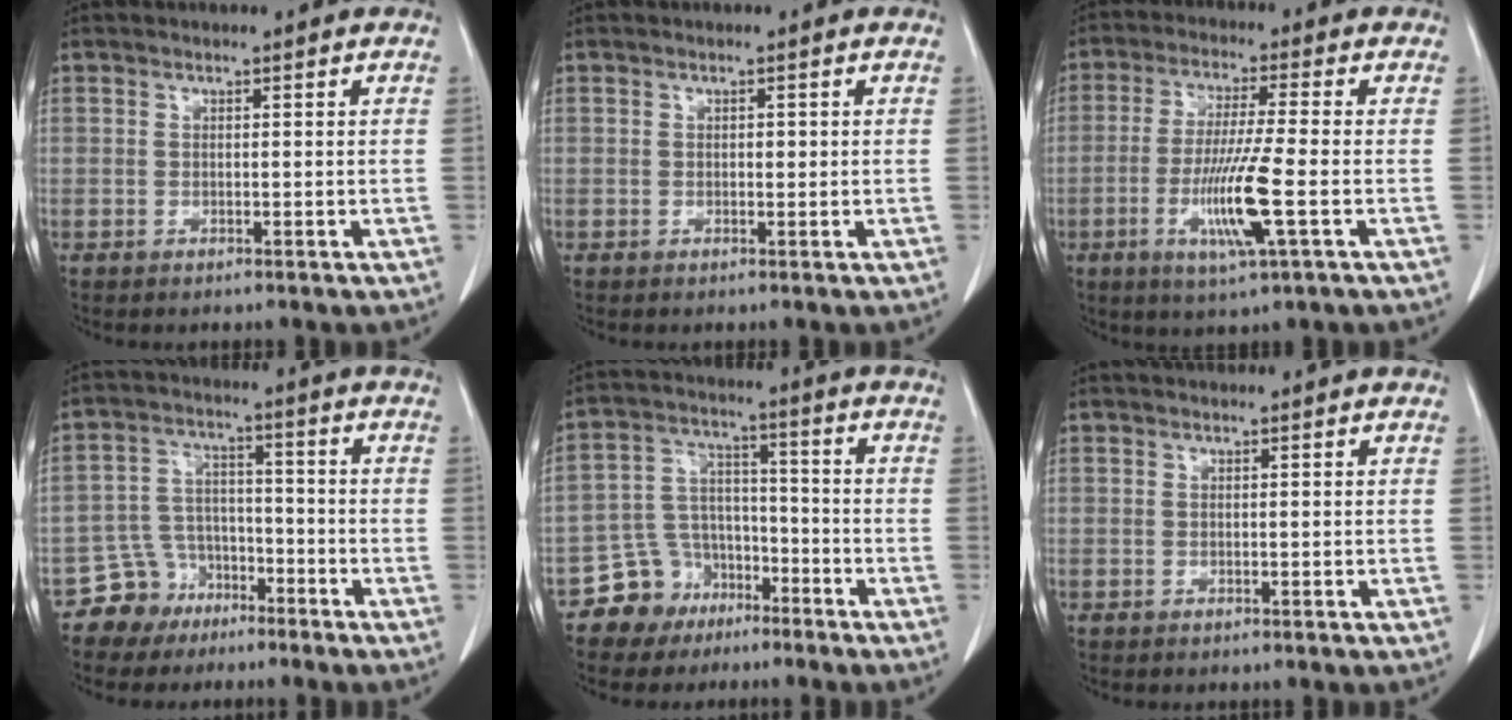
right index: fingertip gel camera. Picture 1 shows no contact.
{"total": 0.7, "force": [0.1, 0.5, 0.5], "torque": [-0.006, 0.001, 0.000]}
{"total": 10.2, "force": [-3.0, -0.3, 9.8], "torque": [-0.193, -0.018, -0.057]}
{"total": 6.7, "force": [-4.7, 4.8, 0.0], "torque": [0.009, 0.016, -0.085]}
{"total": 8.3, "force": [-5.5, 6.2, 0.7], "torque": [-0.009, 0.030, -0.094]}
{"total": 0.0}